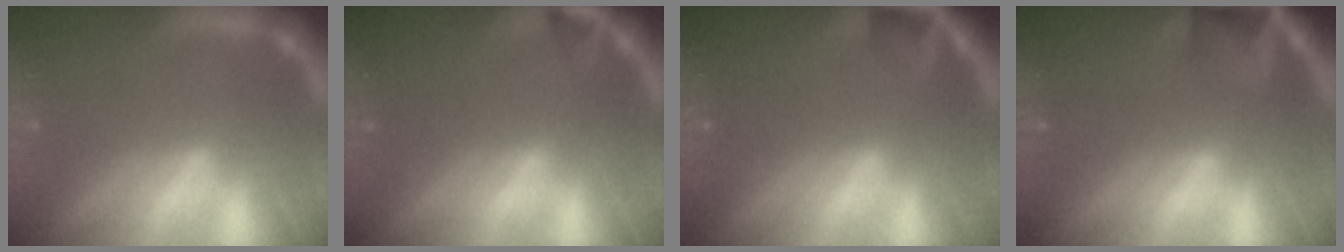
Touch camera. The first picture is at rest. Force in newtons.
{"total": 1.5}
{"total": 2.9}
{"total": 4.9}